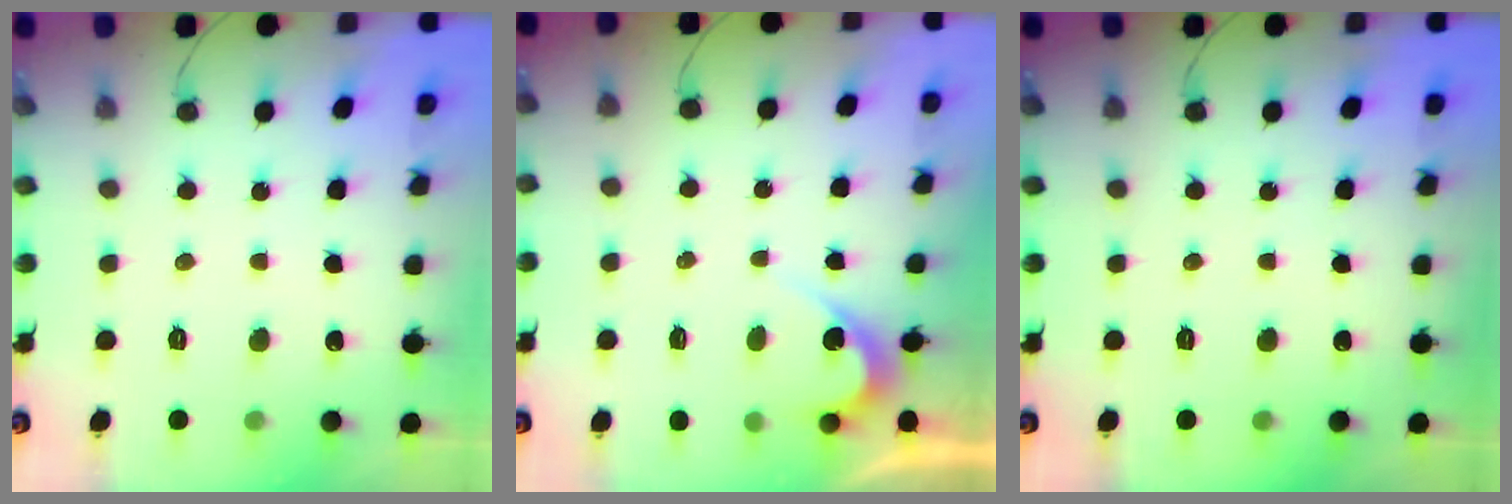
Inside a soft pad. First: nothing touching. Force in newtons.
{"total": 3.8, "press": 3.8, "slide": 0.2}
{"total": 0.0}